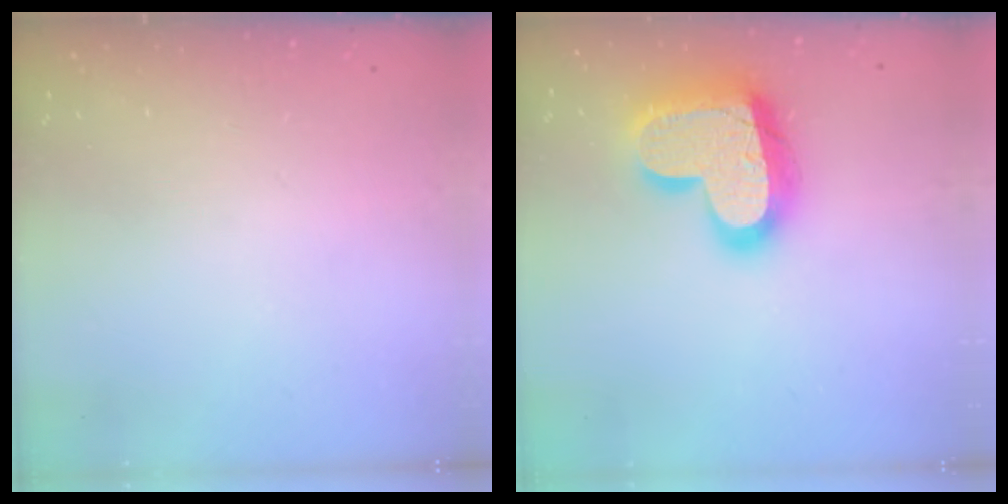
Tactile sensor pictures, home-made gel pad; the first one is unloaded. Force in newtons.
{"total": 22.4, "press": 22.4, "slide": 1.4}